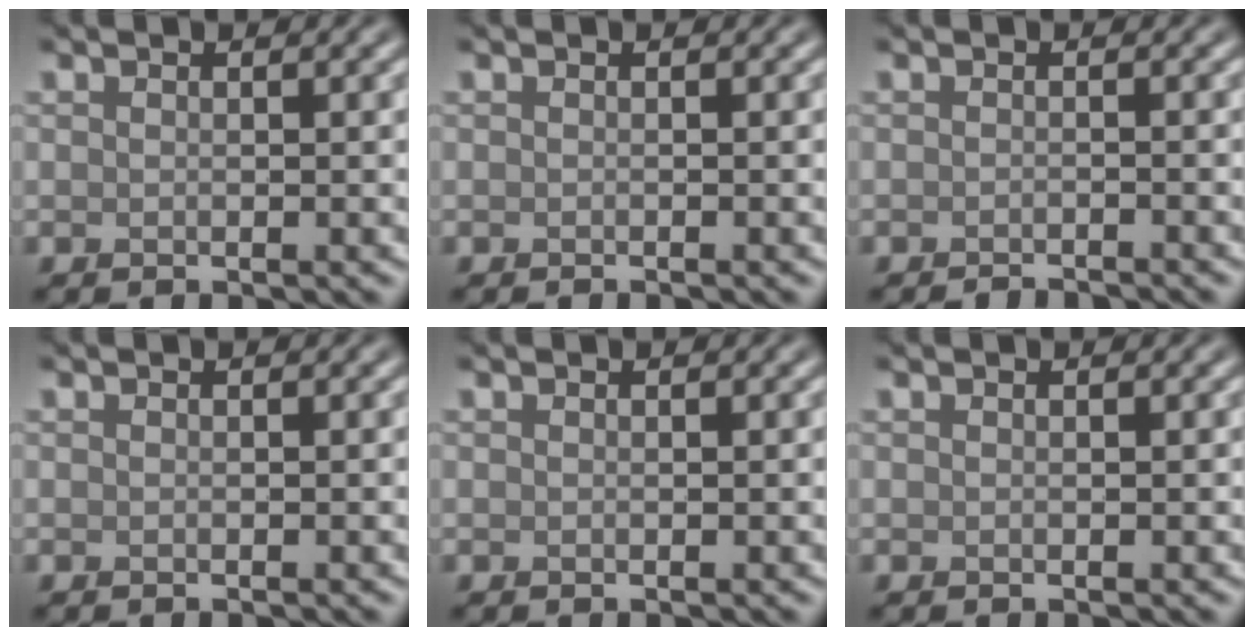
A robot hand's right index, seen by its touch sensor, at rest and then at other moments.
{"total": 0.6, "force": [-0.6, 0.1, 0.2], "torque": [0.004, 0.001, -0.009]}
{"total": 1.7, "force": [-1.6, 0.3, 0.6], "torque": [0.009, 0.000, -0.024]}
{"total": 0.0}
{"total": 0.0}
{"total": 0.0}